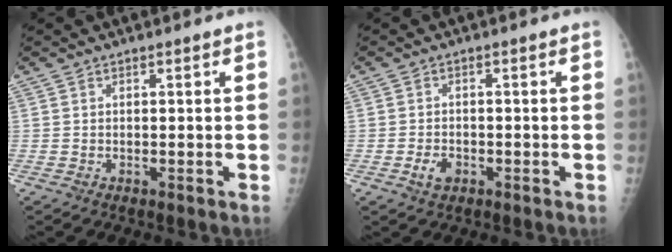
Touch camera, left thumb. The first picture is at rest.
{"total": 2.7, "force": [-1.1, 1.9, 1.7], "torque": [-0.026, 0.002, -0.017]}